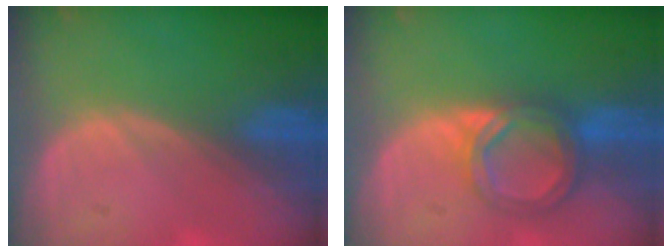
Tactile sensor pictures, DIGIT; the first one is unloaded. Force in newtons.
{"total": 6.4, "press": 5.6, "slide": 3.1}